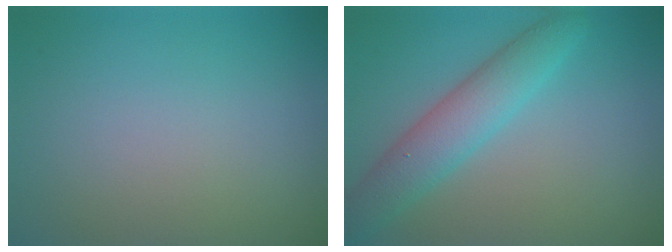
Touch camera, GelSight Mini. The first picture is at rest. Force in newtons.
{"total": 4.8, "press": 4.8, "slide": 0.1}